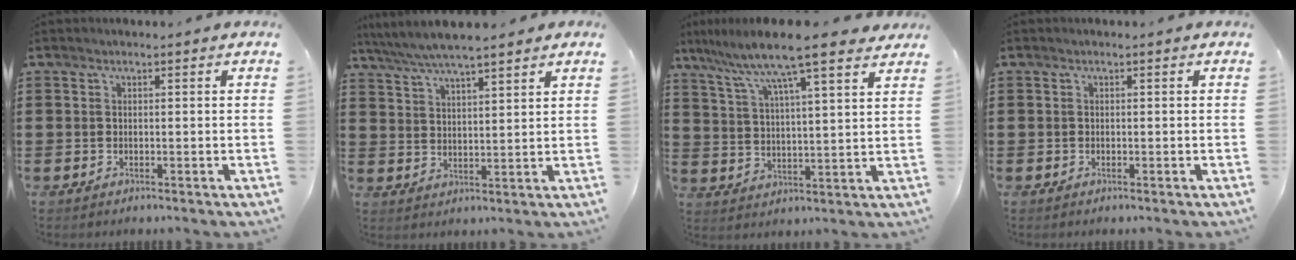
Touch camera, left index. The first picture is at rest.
{"total": 5.2, "force": [4.6, 0.5, 2.3], "torque": [-0.061, -0.015, 0.080]}
{"total": 8.7, "force": [7.0, 0.2, 5.1], "torque": [-0.126, -0.034, 0.115]}
{"total": 0.0}